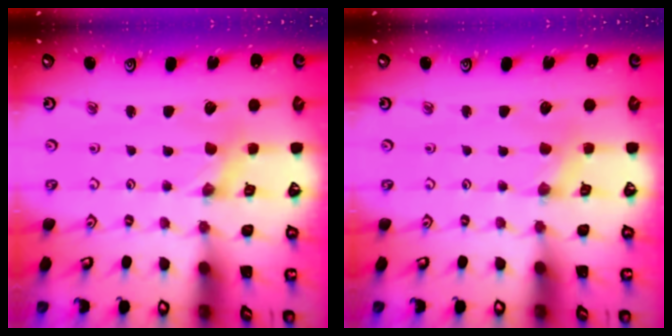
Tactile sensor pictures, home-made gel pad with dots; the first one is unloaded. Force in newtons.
{"total": 1.8, "press": 1.7, "slide": 0.4}